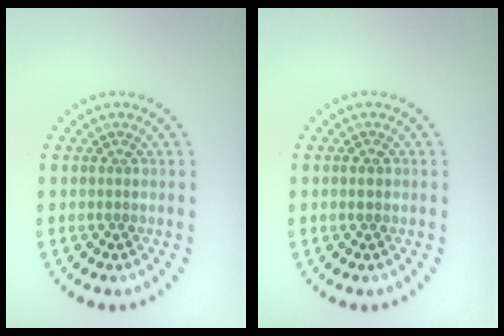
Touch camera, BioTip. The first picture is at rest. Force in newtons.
{"total": 1.1, "press": 1.1, "slide": 0.1}